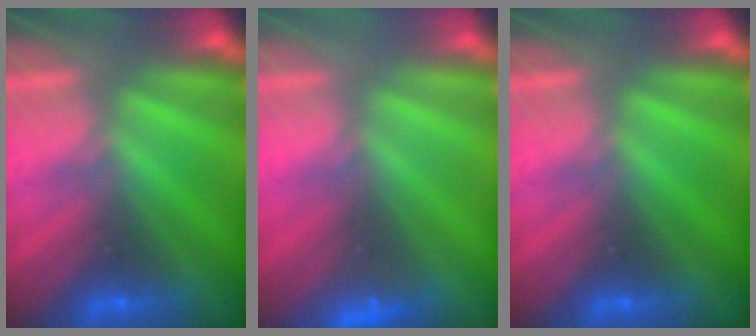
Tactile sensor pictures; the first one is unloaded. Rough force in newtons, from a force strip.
{"total": 2.3}
{"total": 0.0}